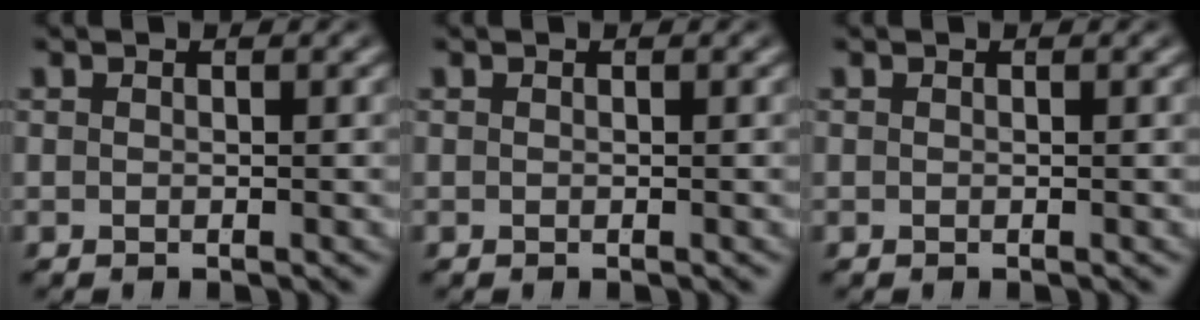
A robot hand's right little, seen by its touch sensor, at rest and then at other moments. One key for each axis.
{"total": 0.0}
{"total": 0.0}